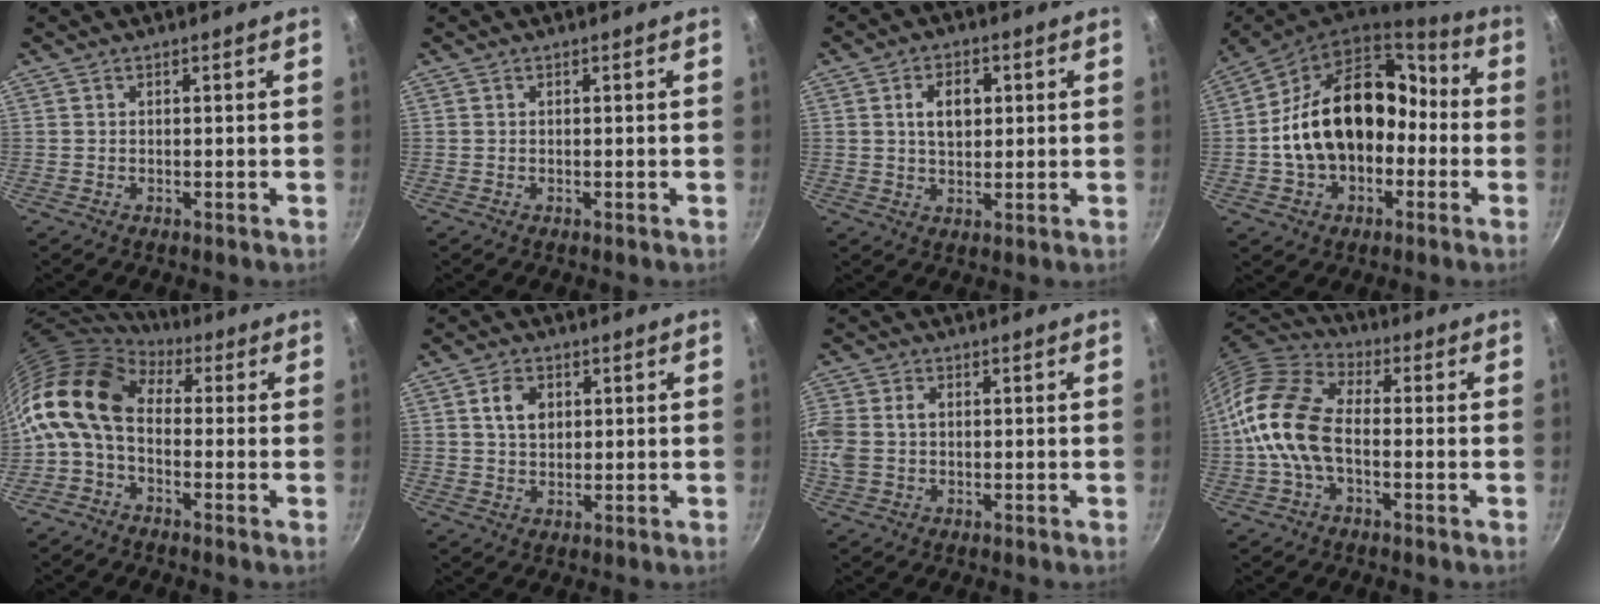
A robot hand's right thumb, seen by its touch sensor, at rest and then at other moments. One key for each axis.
{"total": 0.0}
{"total": 6.1, "fx": 1.3, "fy": 4.0, "fz": 4.4, "tx": -0.054, "ty": 0.002, "tz": 0.022}
{"total": 21.2, "fx": -2.3, "fy": 15.1, "fz": 14.6, "tx": -0.209, "ty": 0.073, "tz": -0.034}
{"total": 13.4, "fx": 0.8, "fy": 8.8, "fz": 10.1, "tx": -0.188, "ty": 0.026, "tz": -0.007}
{"total": 5.2, "fx": 1.4, "fy": 3.8, "fz": 3.2, "tx": -0.041, "ty": -0.001, "tz": 0.025}
{"total": 8.1, "fx": 0.5, "fy": 6.2, "fz": 5.3, "tx": -0.119, "ty": 0.012, "tz": 0.002}
{"total": 13.5, "fx": -1.7, "fy": 8.0, "fz": 10.8, "tx": -0.196, "ty": 0.037, "tz": -0.052}